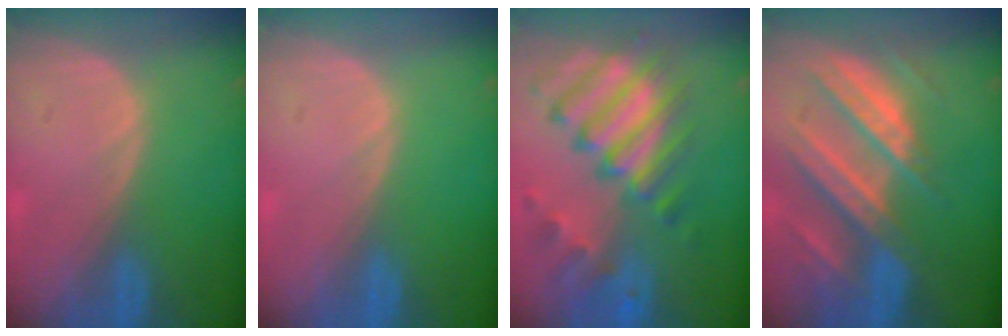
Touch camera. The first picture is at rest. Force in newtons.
{"total": 0.0}
{"total": 11.4, "press": 9.9, "slide": 5.7}
{"total": 10.6, "press": 9.3, "slide": 5.0}